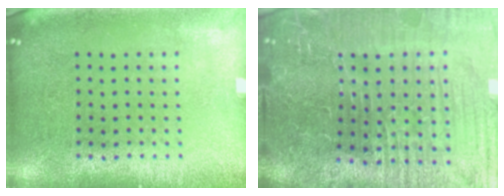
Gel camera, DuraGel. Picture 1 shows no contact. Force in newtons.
{"total": 6.1, "press": 5.7, "slide": 2.1}